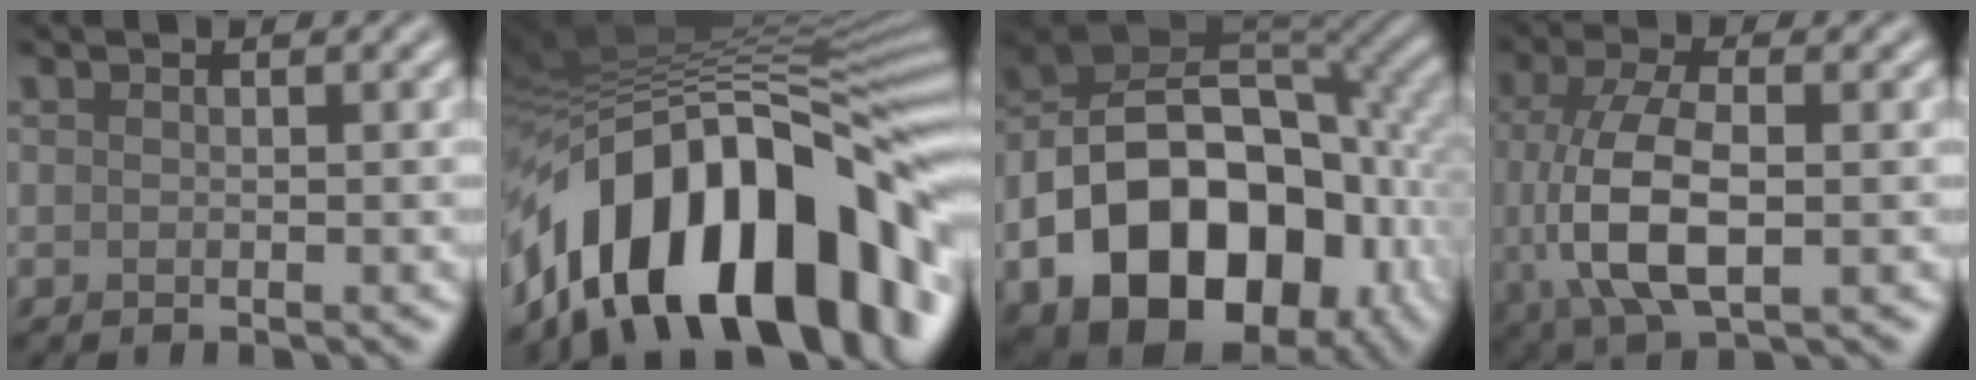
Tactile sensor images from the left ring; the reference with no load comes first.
{"total": 17.1, "force": [-7.2, 8.5, 13.0], "torque": [-0.184, 0.026, -0.136]}
{"total": 17.3, "force": [-6.1, 11.6, 11.2], "torque": [-0.177, -0.019, -0.100]}
{"total": 8.0, "force": [-0.7, 3.7, 7.1], "torque": [-0.151, -0.004, -0.013]}